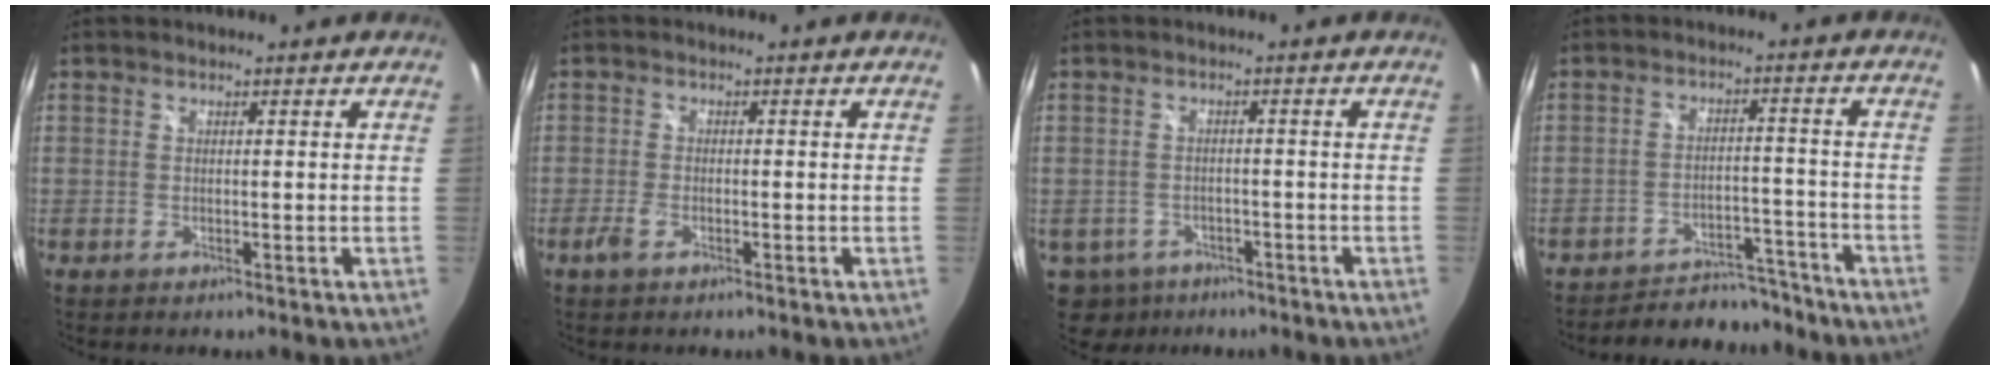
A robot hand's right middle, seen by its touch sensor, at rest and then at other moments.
{"total": 2.3, "force": [-1.3, 1.1, 1.6], "torque": [-0.041, -0.002, -0.027]}
{"total": 7.8, "force": [-4.6, 5.7, 2.8], "torque": [-0.081, -0.014, -0.064]}
{"total": 11.4, "force": [-10.9, 2.8, 2.2], "torque": [-0.050, 0.020, -0.144]}